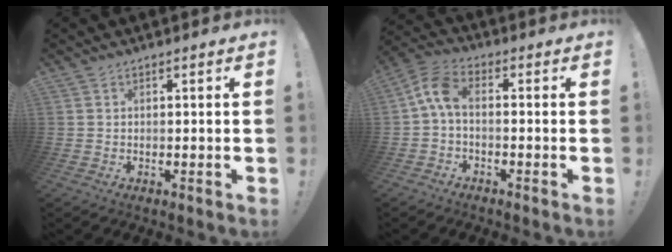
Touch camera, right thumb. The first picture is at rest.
{"total": 7.3, "force": [0.1, 3.7, 6.3], "torque": [-0.134, 0.002, 0.006]}